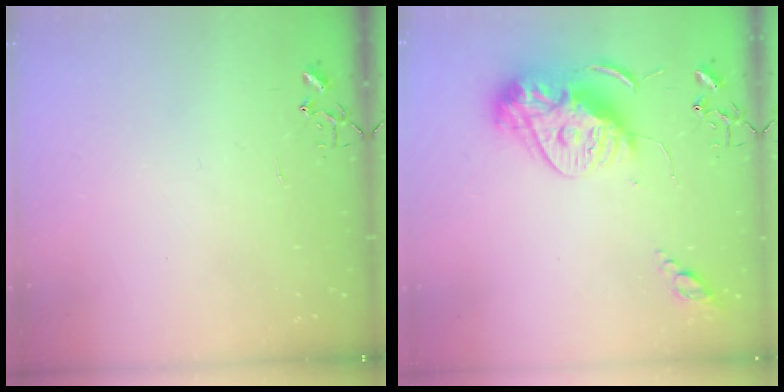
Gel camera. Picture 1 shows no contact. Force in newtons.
{"total": 15.8, "press": 15.7, "slide": 1.7}